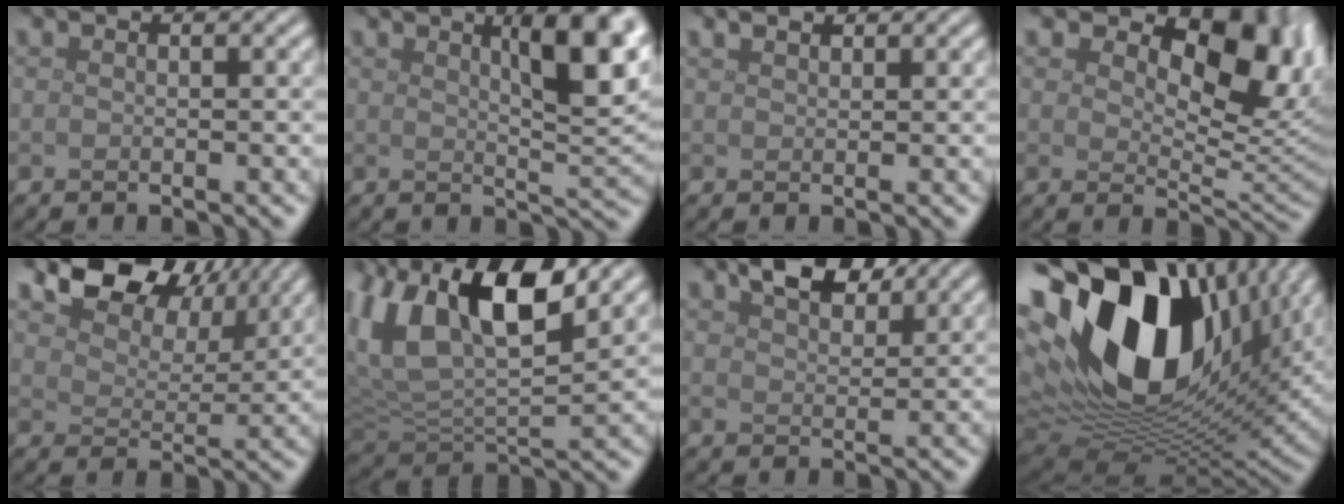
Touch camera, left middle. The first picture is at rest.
{"total": 7.9, "force": [3.3, 2.1, 6.9], "torque": [-0.082, 0.007, 0.051]}
{"total": 0.9, "force": [0.8, 0.3, 0.3], "torque": [-0.012, 0.001, 0.016]}
{"total": 8.8, "force": [3.3, 4.8, 6.6], "torque": [-0.091, -0.008, 0.046]}
{"total": 8.7, "force": [5.8, 4.9, 4.3], "torque": [-0.079, -0.001, 0.094]}
{"total": 11.5, "force": [4.6, 5.4, 9.1], "torque": [-0.189, 0.010, 0.084]}
{"total": 4.4, "force": [3.2, 1.9, 2.4], "torque": [-0.041, 0.005, 0.050]}
{"total": 20.7, "force": [6.9, 12.0, 15.5], "torque": [-0.296, 0.021, 0.121]}